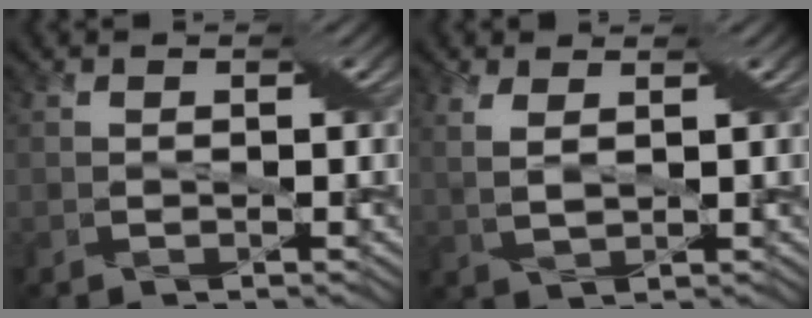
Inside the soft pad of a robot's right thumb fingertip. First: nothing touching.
{"total": 3.0, "force": [1.5, 0.9, 2.5], "torque": [-0.059, 0.001, 0.030]}